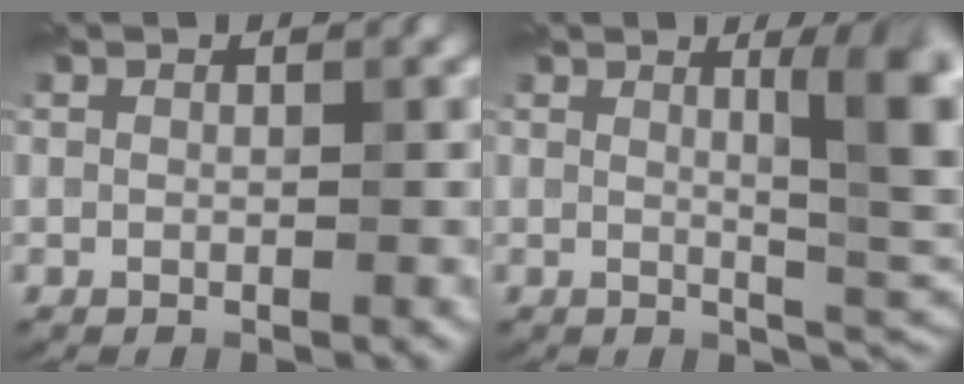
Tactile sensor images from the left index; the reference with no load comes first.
{"total": 7.4, "force": [1.8, 1.9, 6.9], "torque": [-0.081, -0.001, 0.031]}